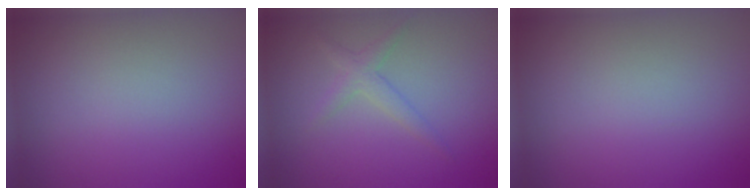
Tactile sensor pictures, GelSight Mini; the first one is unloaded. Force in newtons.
{"total": 1.6, "press": 1.6, "slide": 0.1}
{"total": 0.0}